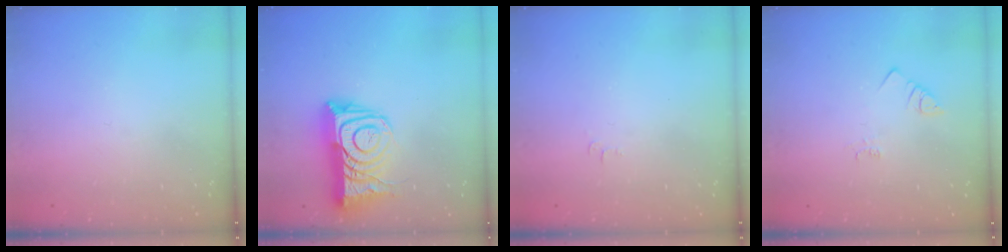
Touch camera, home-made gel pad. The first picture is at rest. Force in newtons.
{"total": 16.4, "press": 16.3, "slide": 1.5}
{"total": 3.3, "press": 3.3, "slide": 0.5}
{"total": 1.4, "press": 1.4, "slide": 0.3}